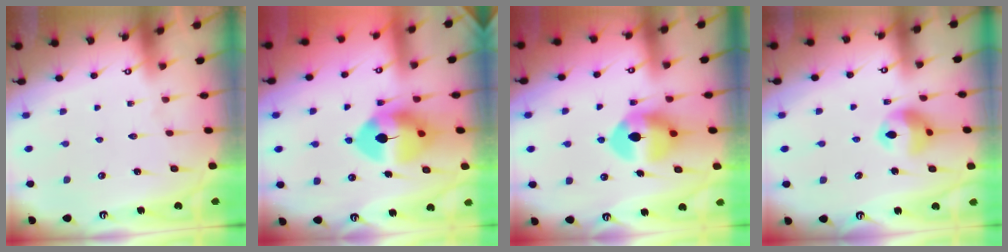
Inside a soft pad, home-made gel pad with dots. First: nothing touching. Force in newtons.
{"total": 10.0, "press": 9.9, "slide": 1.6}
{"total": 10.0, "press": 9.9, "slide": 1.7}
{"total": 11.2, "press": 11.1, "slide": 1.5}